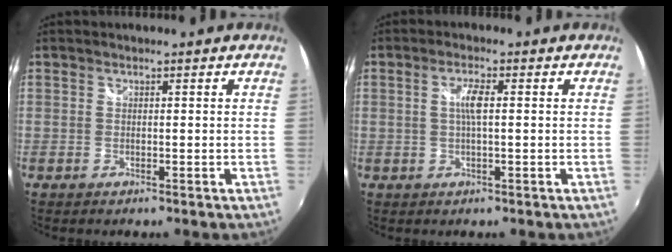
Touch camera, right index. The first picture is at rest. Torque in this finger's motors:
{"motor_torque": [0.10, -0.05, 0.29, 0.08]}